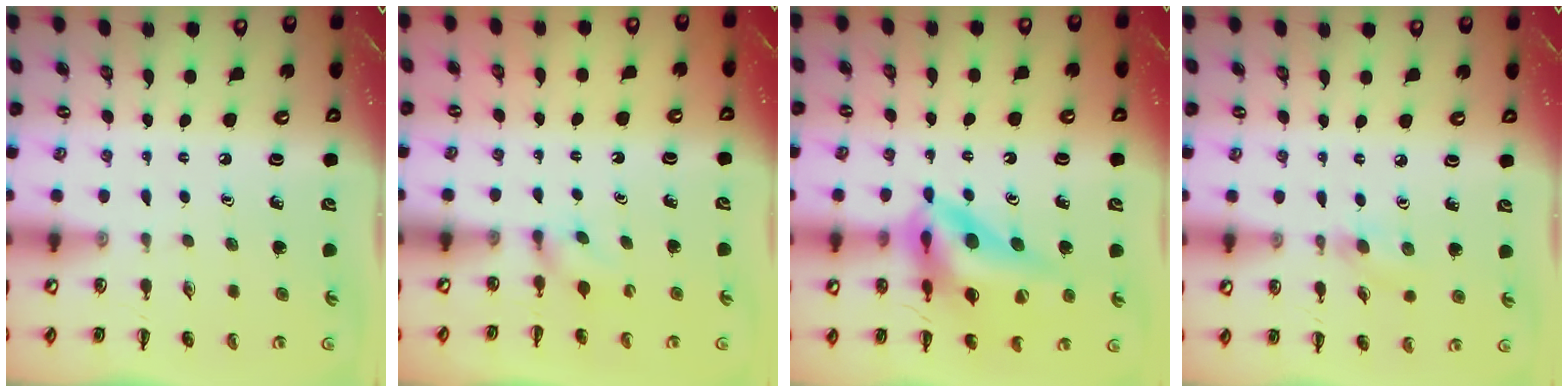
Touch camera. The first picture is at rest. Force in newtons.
{"total": 2.7, "press": 2.4, "slide": 1.2}
{"total": 15.4, "press": 14.5, "slide": 5.2}
{"total": 5.4, "press": 5.0, "slide": 2.0}